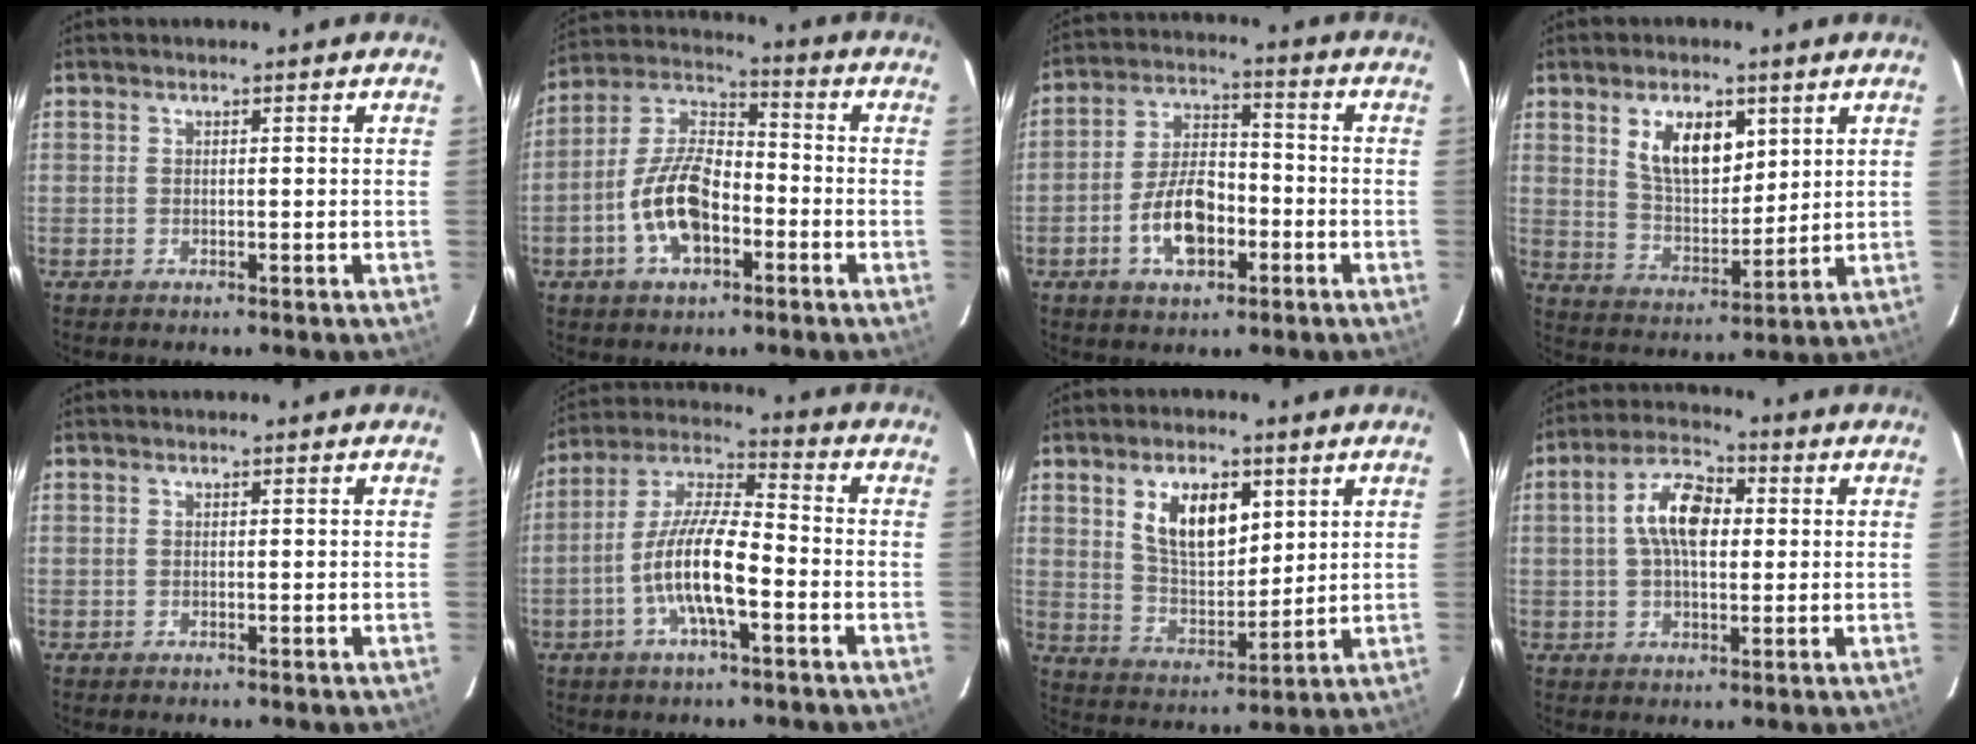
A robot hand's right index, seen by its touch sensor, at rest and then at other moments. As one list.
[{"total": 13.1, "force": [-4.6, 6.8, 10.2], "torque": [-0.207, 0.017, -0.081]}, {"total": 10.7, "force": [-4.0, 5.7, 8.1], "torque": [-0.159, 0.015, -0.063]}, {"total": 10.4, "force": [4.6, 5.4, 7.7], "torque": [-0.135, 0.006, 0.093]}, {"total": 0.0}, {"total": 12.6, "force": [-4.3, 3.1, 11.5], "torque": [-0.233, 0.000, -0.085]}, {"total": 11.3, "force": [4.7, 5.9, 8.5], "torque": [-0.150, 0.008, 0.095]}, {"total": 9.3, "force": [1.2, 5.0, 7.8], "torque": [-0.144, 0.023, 0.019]}]